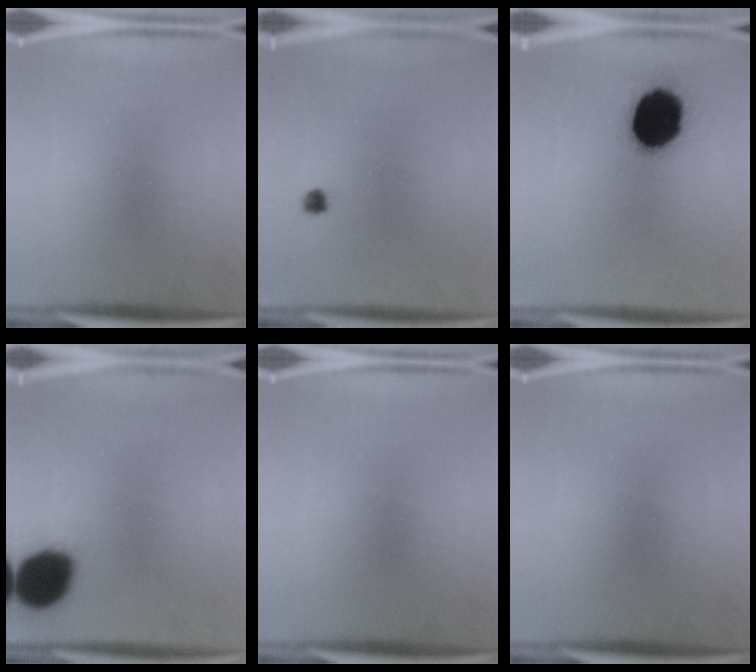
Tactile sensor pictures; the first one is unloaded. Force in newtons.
{"total": 1.2}
{"total": 19.4}
{"total": 16.6}
{"total": 0.0}
{"total": 0.0}